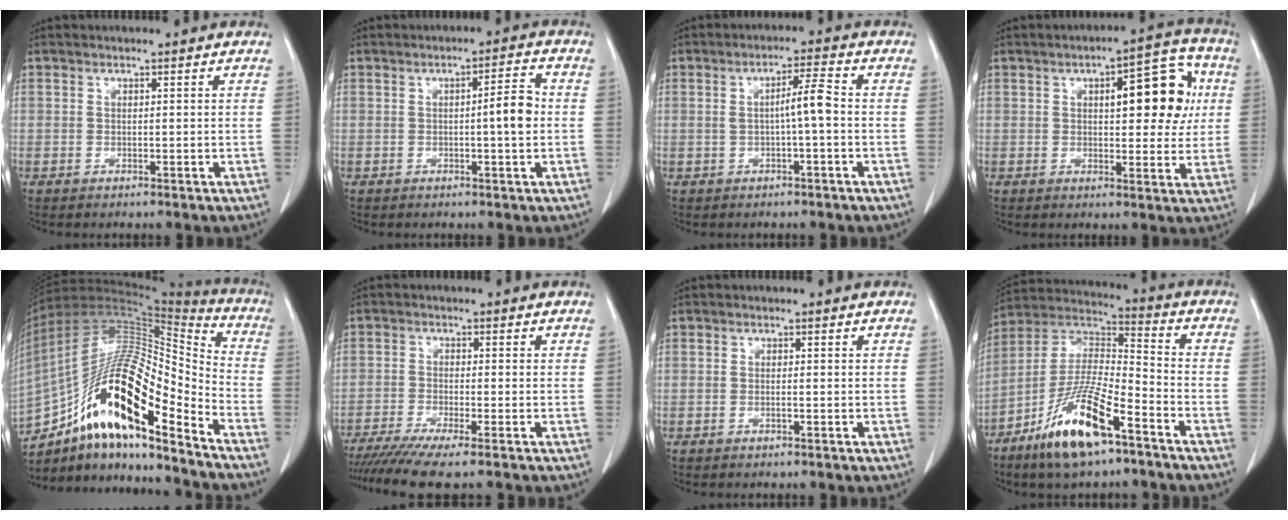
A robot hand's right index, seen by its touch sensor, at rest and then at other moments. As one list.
[{"total": 4.5, "force": [-0.2, 0.4, 4.5], "torque": [-0.063, 0.007, -0.005]}, {"total": 4.3, "force": [-0.3, 0.0, 4.3], "torque": [-0.071, 0.009, -0.005]}, {"total": 11.4, "force": [2.8, 4.0, 10.3], "torque": [-0.127, 0.029, 0.035]}, {"total": 22.7, "force": [-13.0, 4.7, 18.0], "torque": [-0.330, 0.004, -0.225]}, {"total": 8.3, "force": [-6.8, -0.6, 4.7], "torque": [-0.070, -0.017, -0.111]}, {"total": 0.5, "force": [-0.2, 0.0, 0.5], "torque": [-0.011, 0.000, -0.002]}, {"total": 15.8, "force": [-9.3, 3.3, 12.3], "torque": [-0.245, -0.012, -0.172]}]